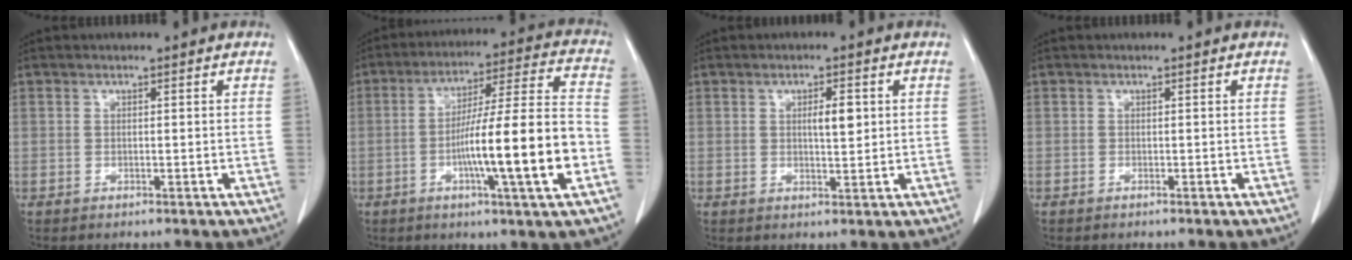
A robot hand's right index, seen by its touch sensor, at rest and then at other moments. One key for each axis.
{"total": 16.8, "fx": -4.4, "fy": -0.1, "fz": 16.2, "tx": -0.264, "ty": 0.005, "tz": -0.073}
{"total": 3.2, "fx": 0.7, "fy": 0.9, "fz": 3.0, "tx": -0.049, "ty": -0.002, "tz": 0.011}
{"total": 0.0}